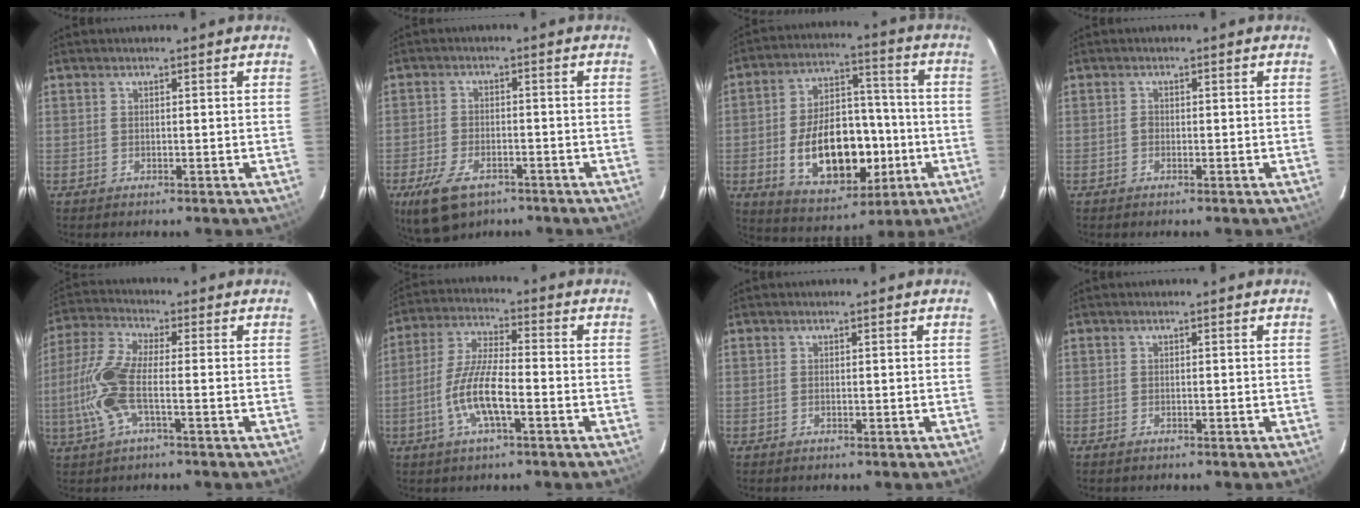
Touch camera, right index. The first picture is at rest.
{"total": 9.8, "force": [-6.1, 4.9, 5.8], "torque": [-0.139, -0.018, -0.107]}
{"total": 18.7, "force": [-4.5, 10.9, 14.5], "torque": [-0.272, 0.020, -0.049]}
{"total": 0.7, "force": [-0.3, 0.6, 0.2], "torque": [-0.002, 0.001, -0.008]}
{"total": 11.0, "force": [-2.4, 3.2, 10.2], "torque": [-0.239, 0.002, -0.053]}
{"total": 9.6, "force": [-3.4, 2.2, 8.7], "torque": [-0.180, 0.000, -0.068]}
{"total": 0.0}
{"total": 0.7, "force": [-0.6, 0.3, 0.3], "torque": [-0.005, -0.001, -0.013]}